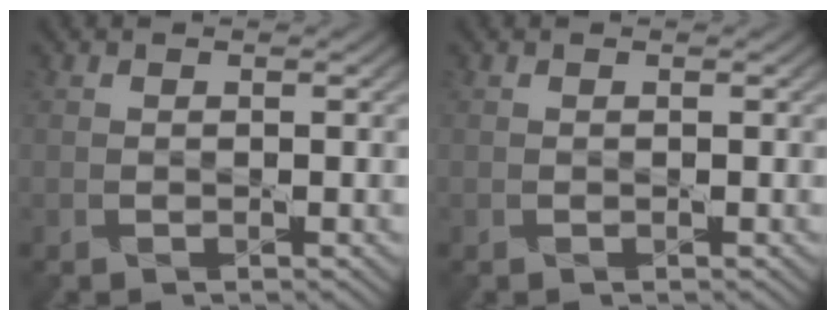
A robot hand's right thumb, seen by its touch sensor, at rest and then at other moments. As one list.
[{"total": 0.0}]